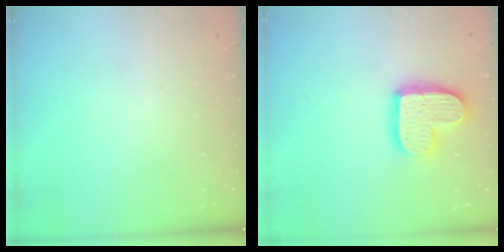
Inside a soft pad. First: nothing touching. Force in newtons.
{"total": 15.5, "press": 15.4, "slide": 1.2}